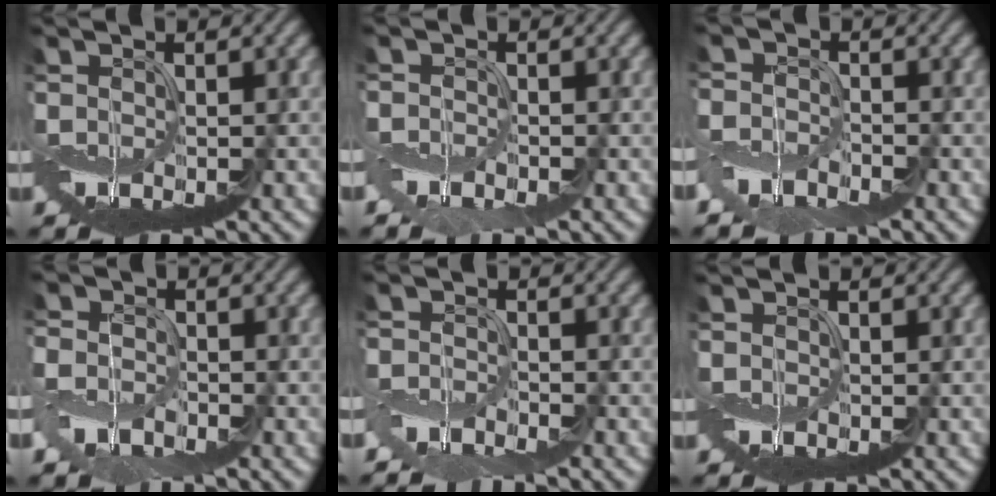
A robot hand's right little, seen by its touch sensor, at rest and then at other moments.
{"total": 2.0, "force": [-1.7, 0.6, 0.9], "torque": [-0.019, -0.008, -0.040]}
{"total": 3.6, "force": [-2.7, 1.7, 1.7], "torque": [-0.039, -0.009, -0.064]}
{"total": 4.2, "force": [-2.0, 2.9, 2.2], "torque": [-0.046, -0.012, -0.045]}
{"total": 3.3, "force": [-3.0, 0.6, 1.1], "torque": [-0.022, -0.008, -0.068]}
{"total": 0.0}